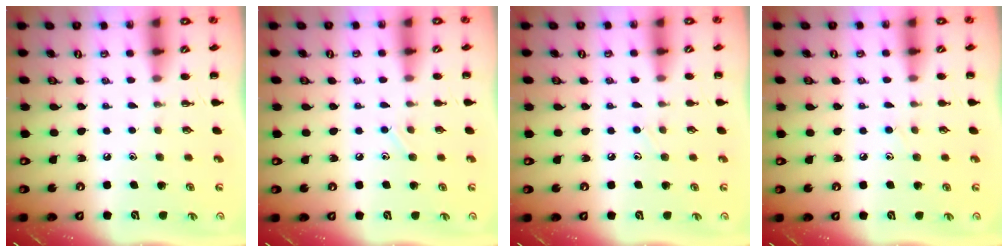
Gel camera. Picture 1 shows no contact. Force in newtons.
{"total": 5.5, "press": 5.2, "slide": 1.7}
{"total": 6.0, "press": 5.6, "slide": 2.1}
{"total": 6.4, "press": 6.0, "slide": 2.3}